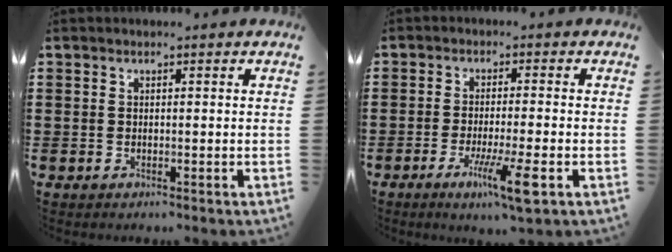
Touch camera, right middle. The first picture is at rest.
{"total": 7.0, "force": [-3.4, 1.0, 6.1], "torque": [-0.114, -0.014, -0.056]}